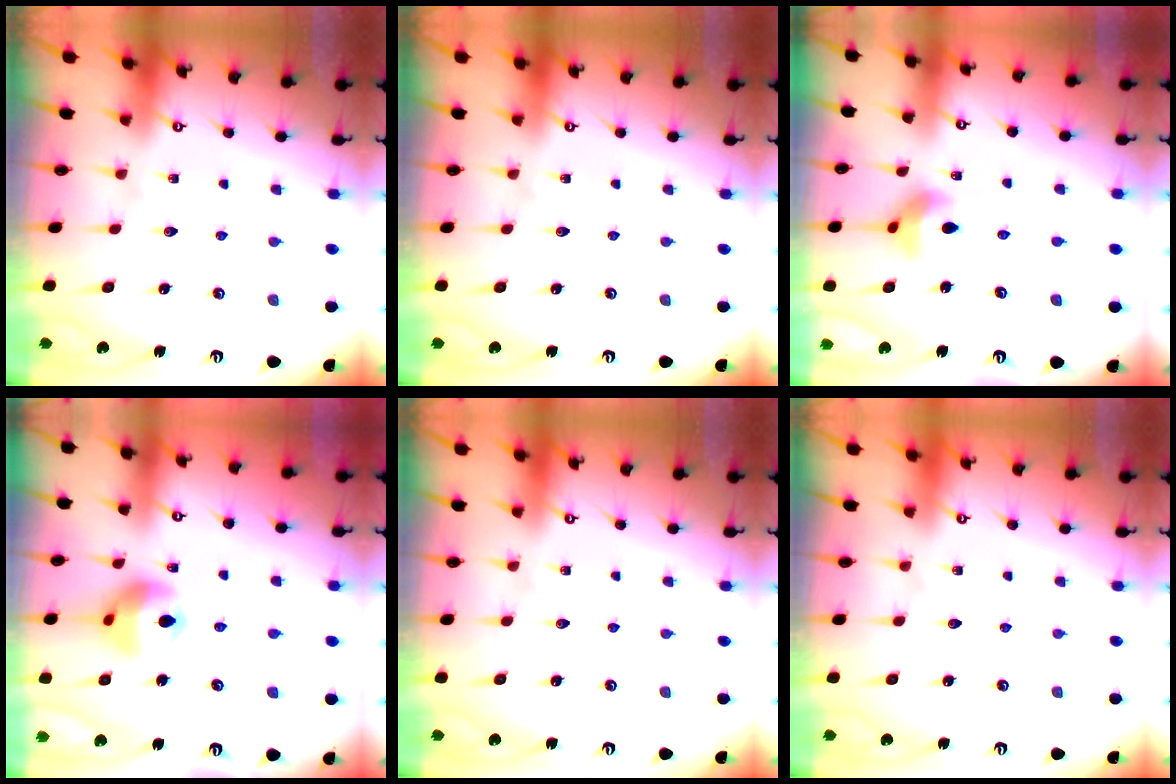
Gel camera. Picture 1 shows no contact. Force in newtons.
{"total": 0.0}
{"total": 8.2, "press": 8.1, "slide": 0.8}
{"total": 11.7, "press": 11.7, "slide": 1.1}
{"total": 0.0}
{"total": 0.0}